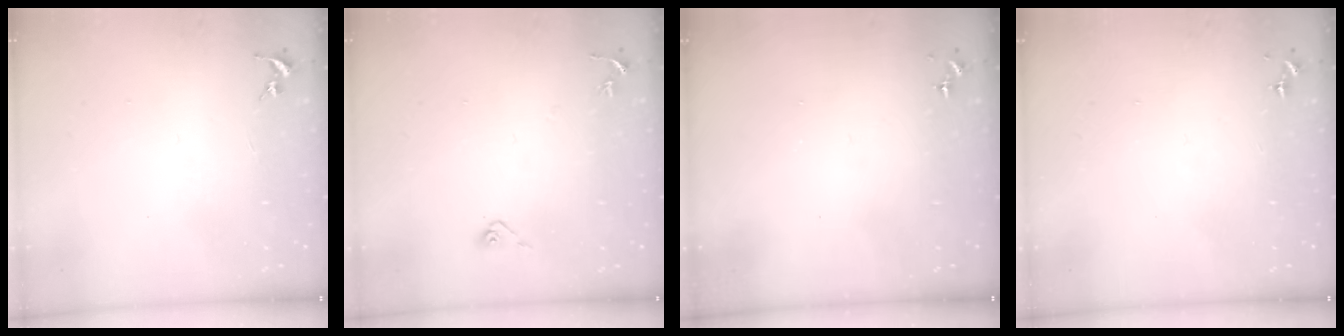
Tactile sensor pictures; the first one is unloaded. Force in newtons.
{"total": 4.5, "press": 4.4, "slide": 0.8}
{"total": 0.0}
{"total": 0.0}